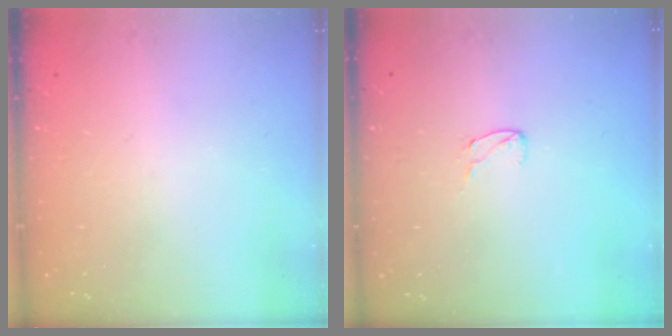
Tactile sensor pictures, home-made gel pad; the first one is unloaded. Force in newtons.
{"total": 5.0, "press": 5.0, "slide": 0.5}